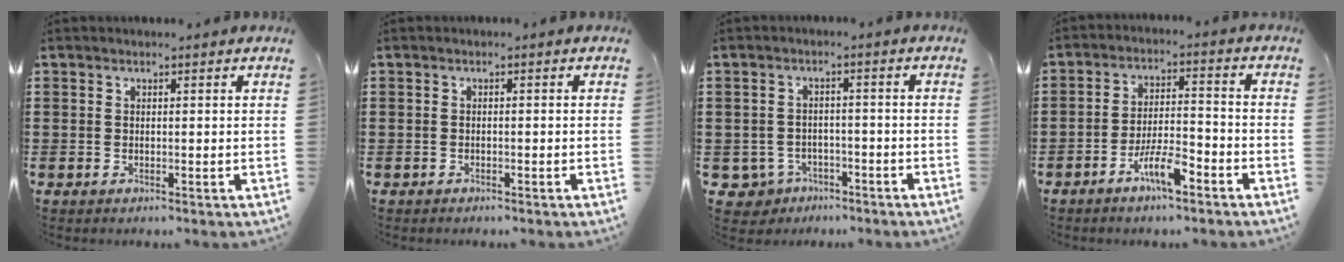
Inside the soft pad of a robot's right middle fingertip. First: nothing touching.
{"total": 0.8, "force": [-0.7, 0.3, 0.1], "torque": [-0.002, 0.000, -0.016]}
{"total": 3.3, "force": [-2.7, 2.0, 0.5], "torque": [-0.034, -0.002, -0.060]}
{"total": 6.6, "force": [-4.4, 1.6, 4.7], "torque": [-0.100, 0.000, -0.087]}